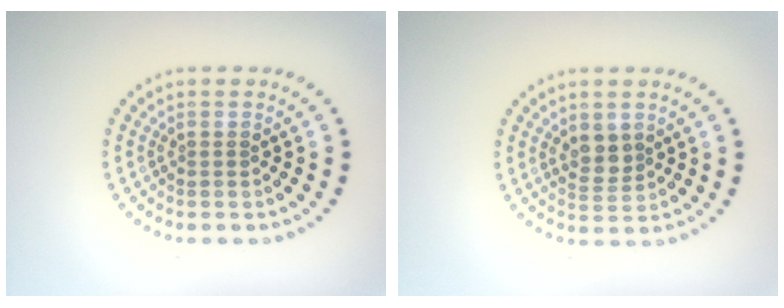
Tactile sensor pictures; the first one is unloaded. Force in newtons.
{"total": 2.1, "press": 2.0, "slide": 0.9}